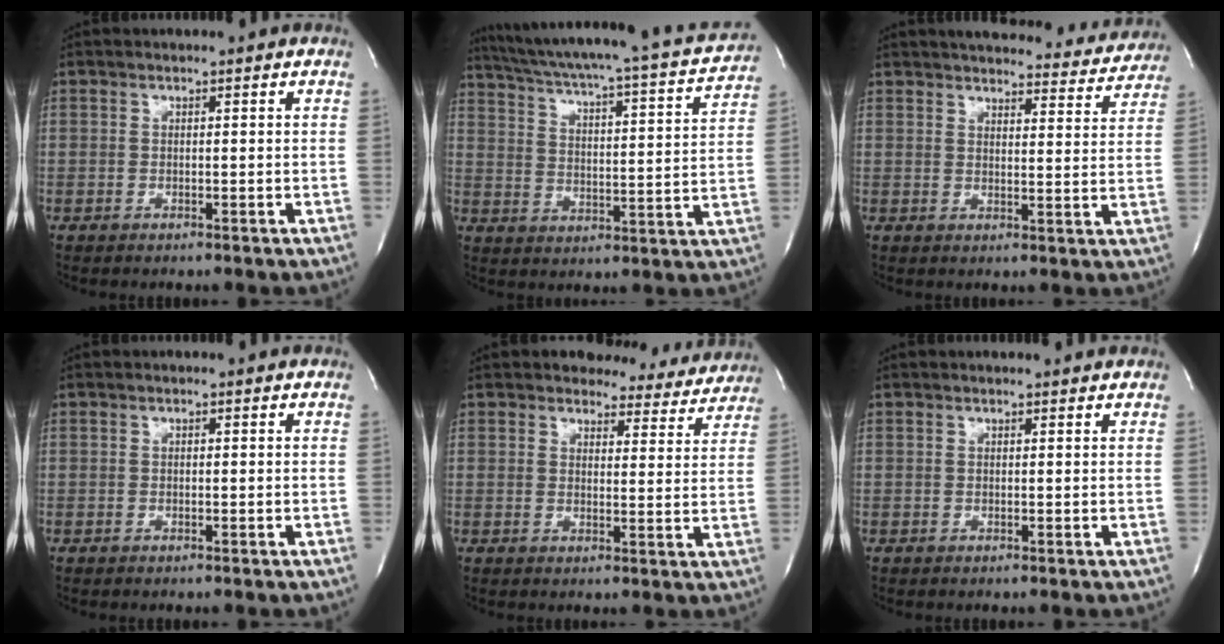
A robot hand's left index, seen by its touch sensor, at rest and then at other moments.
{"total": 22.4, "force": [20.3, 1.6, 9.3], "torque": [-0.149, -0.035, 0.267]}
{"total": 19.3, "force": [18.2, 4.3, 5.0], "torque": [-0.061, -0.019, 0.213]}
{"total": 0.0}
{"total": 10.3, "force": [9.6, 3.5, 1.1], "torque": [0.013, -0.021, 0.096]}
{"total": 2.4, "force": [2.4, 0.3, 0.4], "torque": [-0.011, 0.009, 0.024]}